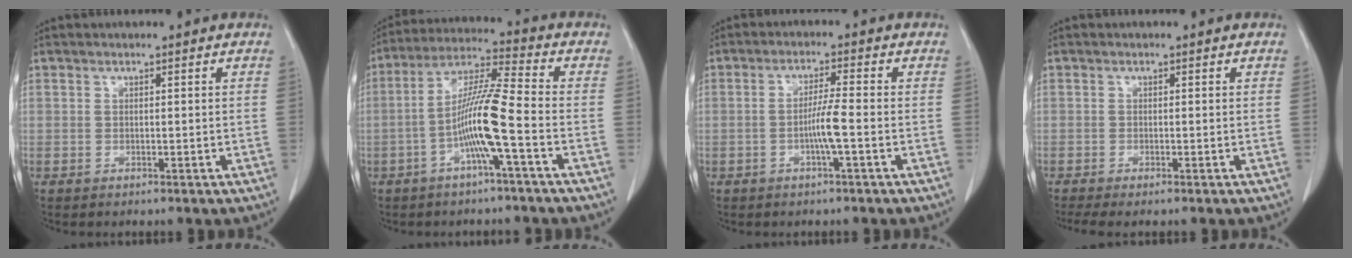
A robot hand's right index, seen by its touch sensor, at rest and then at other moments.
{"total": 10.2, "force": [-3.3, -0.5, 9.6], "torque": [-0.189, 0.014, -0.066]}
{"total": 4.1, "force": [-1.2, -0.4, 3.9], "torque": [-0.076, 0.001, -0.023]}
{"total": 3.0, "force": [-2.3, 0.2, 1.9], "torque": [-0.034, -0.008, -0.039]}